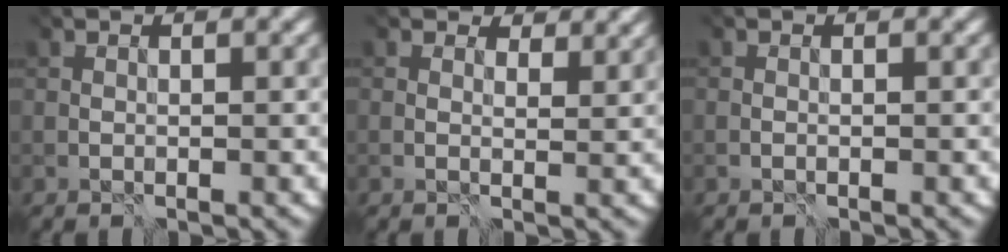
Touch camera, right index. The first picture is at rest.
{"total": 3.5, "force": [2.9, 1.1, 1.5], "torque": [-0.019, 0.003, 0.043]}
{"total": 1.3, "force": [-1.0, -0.5, -0.6], "torque": [0.007, -0.002, -0.012]}